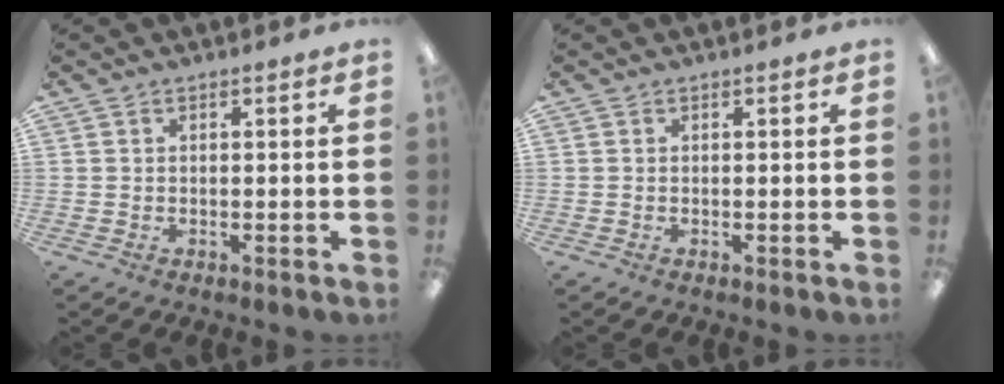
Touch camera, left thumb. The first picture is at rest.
{"total": 0.0}